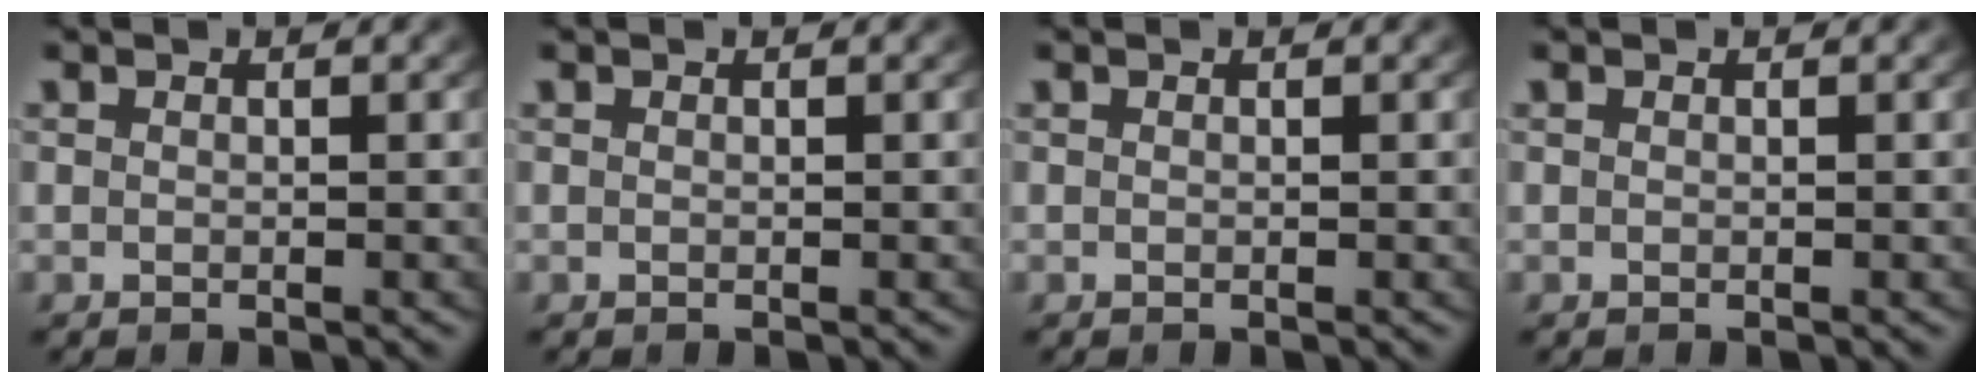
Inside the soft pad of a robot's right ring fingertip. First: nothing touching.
{"total": 0.0}
{"total": 0.0}
{"total": 0.0}